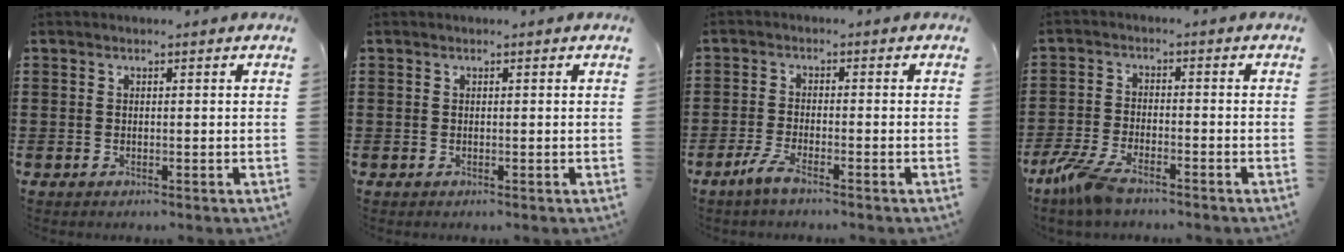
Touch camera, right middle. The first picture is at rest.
{"total": 0.0}
{"total": 3.2, "force": [-2.2, 0.2, 2.3], "torque": [-0.061, -0.009, -0.045]}
{"total": 6.1, "force": [-4.4, 1.6, 3.8], "torque": [-0.101, -0.011, -0.090]}